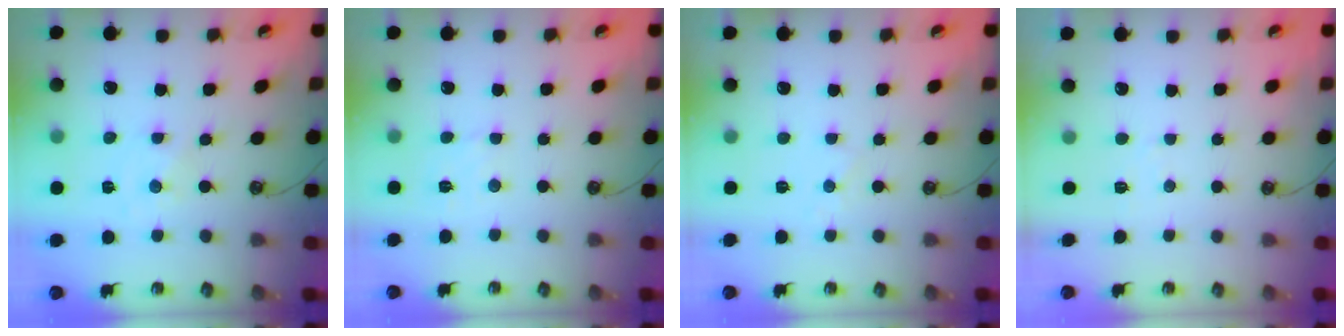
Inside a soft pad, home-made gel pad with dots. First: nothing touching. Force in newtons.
{"total": 2.5, "press": 2.5, "slide": 0.4}
{"total": 3.3, "press": 3.3, "slide": 0.4}
{"total": 3.6, "press": 3.5, "slide": 0.5}